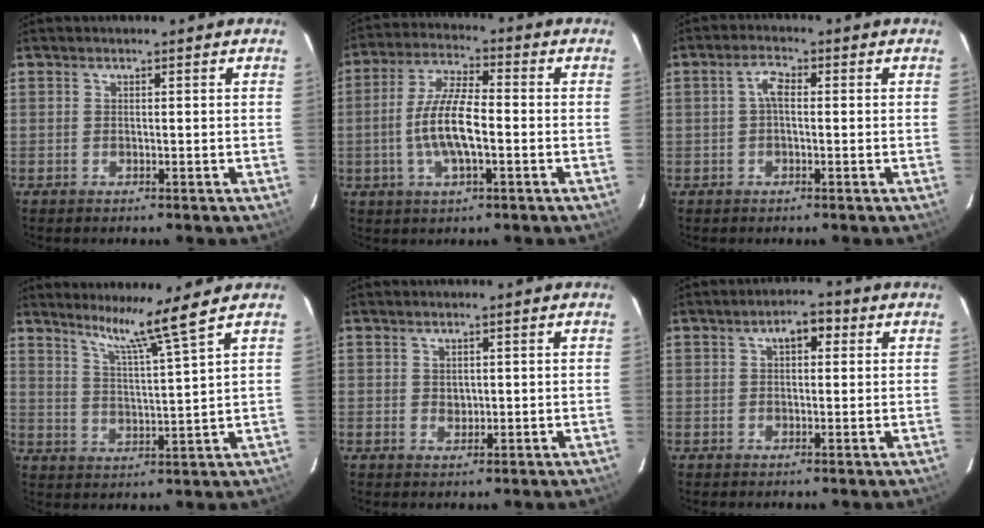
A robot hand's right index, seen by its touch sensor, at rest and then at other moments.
{"total": 10.2, "force": [-2.0, 2.8, 9.6], "torque": [-0.194, 0.005, -0.040]}
{"total": 2.8, "force": [0.0, 1.3, 2.4], "torque": [-0.050, 0.011, 0.001]}
{"total": 8.3, "force": [6.5, -2.6, 4.4], "torque": [-0.074, -0.024, 0.113]}
{"total": 1.3, "force": [0.6, 1.1, 0.5], "torque": [-0.005, 0.003, 0.012]}
{"total": 3.9, "force": [1.3, 2.1, 3.0], "torque": [-0.045, 0.017, 0.020]}